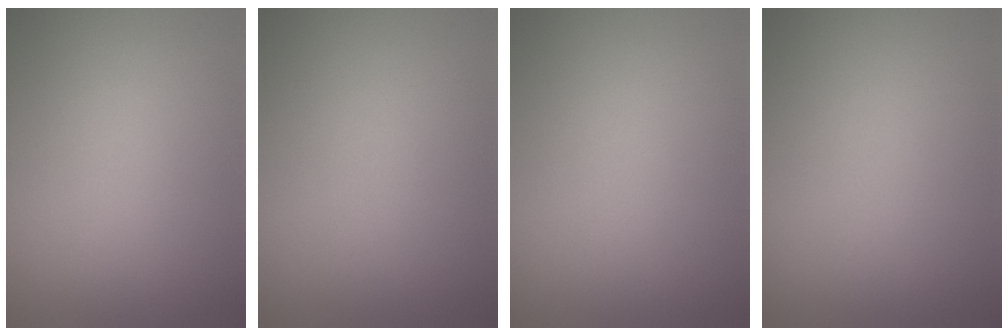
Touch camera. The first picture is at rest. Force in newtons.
{"total": 0.0}
{"total": 0.0}
{"total": 0.0}